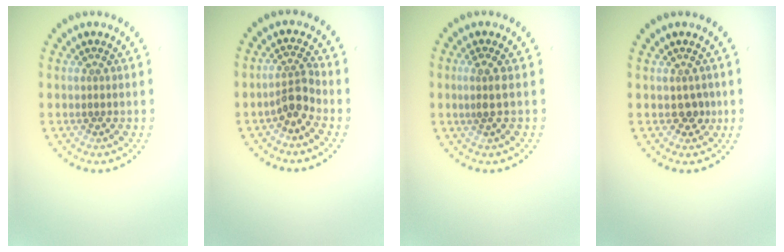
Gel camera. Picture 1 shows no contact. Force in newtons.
{"total": 2.4, "press": 1.8, "slide": 1.5}
{"total": 1.5, "press": 1.2, "slide": 0.9}
{"total": 1.2, "press": 1.0, "slide": 0.6}